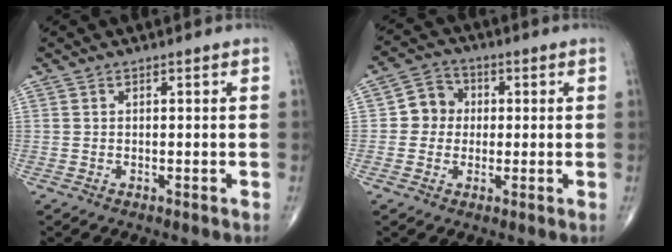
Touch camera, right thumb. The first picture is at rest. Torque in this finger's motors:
{"motor_torque": [-0.25, -0.25, -0.03, 0.04, 0.03]}